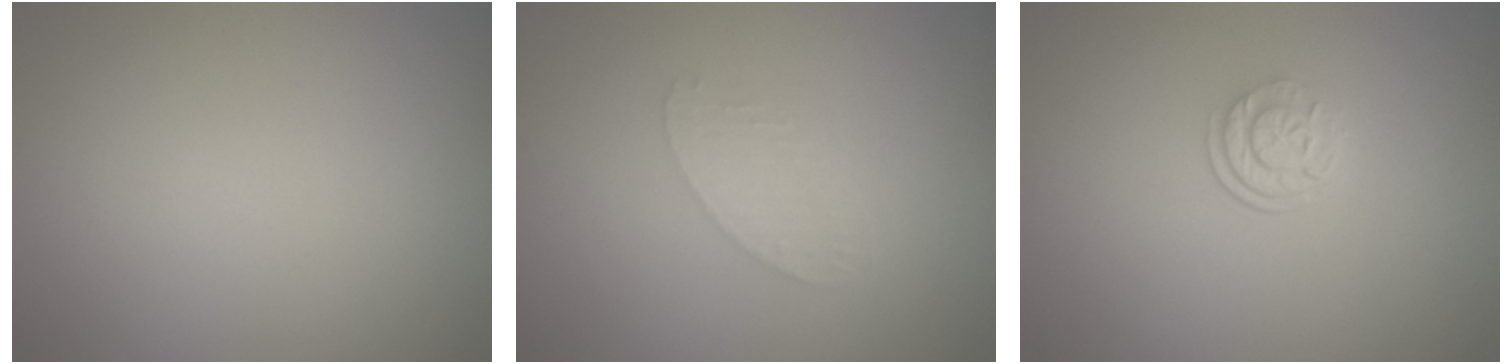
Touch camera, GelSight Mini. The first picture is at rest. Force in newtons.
{"total": 1.6, "press": 1.6, "slide": 0.1}
{"total": 2.6, "press": 1.8, "slide": 1.9}